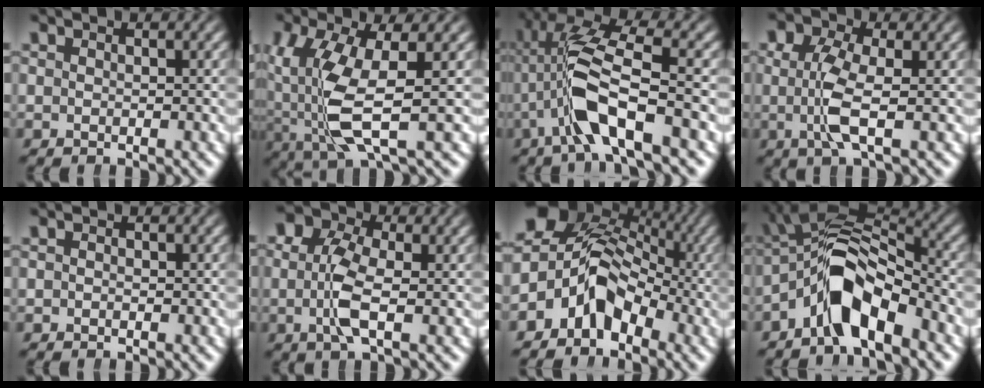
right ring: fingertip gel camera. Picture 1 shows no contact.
{"total": 7.3, "force": [-0.8, 3.2, 6.5], "torque": [-0.138, -0.023, 0.003]}
{"total": 6.4, "force": [0.4, 2.2, 6.0], "torque": [-0.136, -0.008, 0.011]}
{"total": 3.6, "force": [-0.2, 1.3, 3.4], "torque": [-0.077, -0.021, 0.002]}
{"total": 0.5, "force": [-0.2, 0.5, 0.1], "torque": [-0.005, -0.005, -0.002]}
{"total": 4.7, "force": [0.1, 3.0, 3.6], "torque": [-0.081, -0.016, -0.004]}
{"total": 12.9, "force": [1.0, 10.2, 7.8], "torque": [-0.151, -0.022, 0.010]}
{"total": 7.8, "force": [-1.5, 5.0, 5.8], "torque": [-0.106, -0.016, -0.024]}